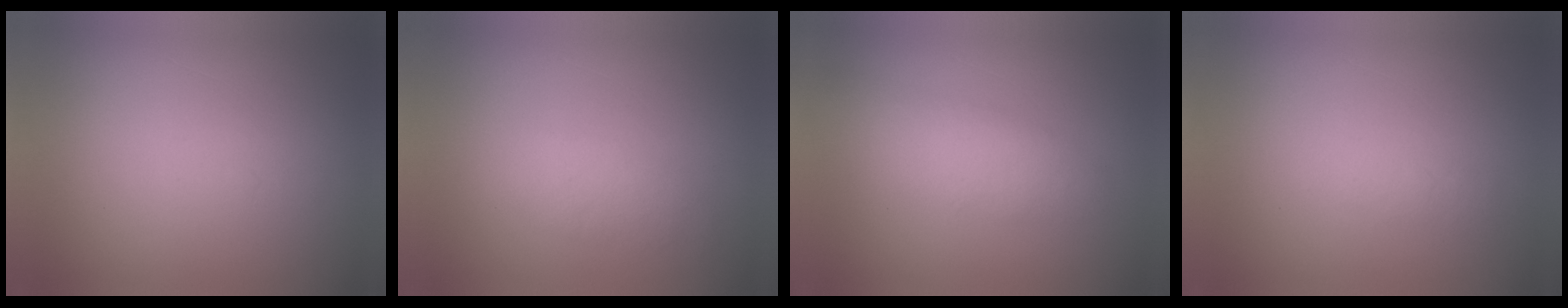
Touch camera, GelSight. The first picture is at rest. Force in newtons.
{"total": 2.7}
{"total": 3.1}
{"total": 1.3}